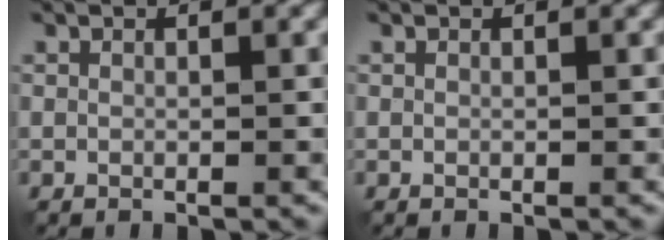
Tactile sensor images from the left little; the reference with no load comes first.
{"total": 0.0}